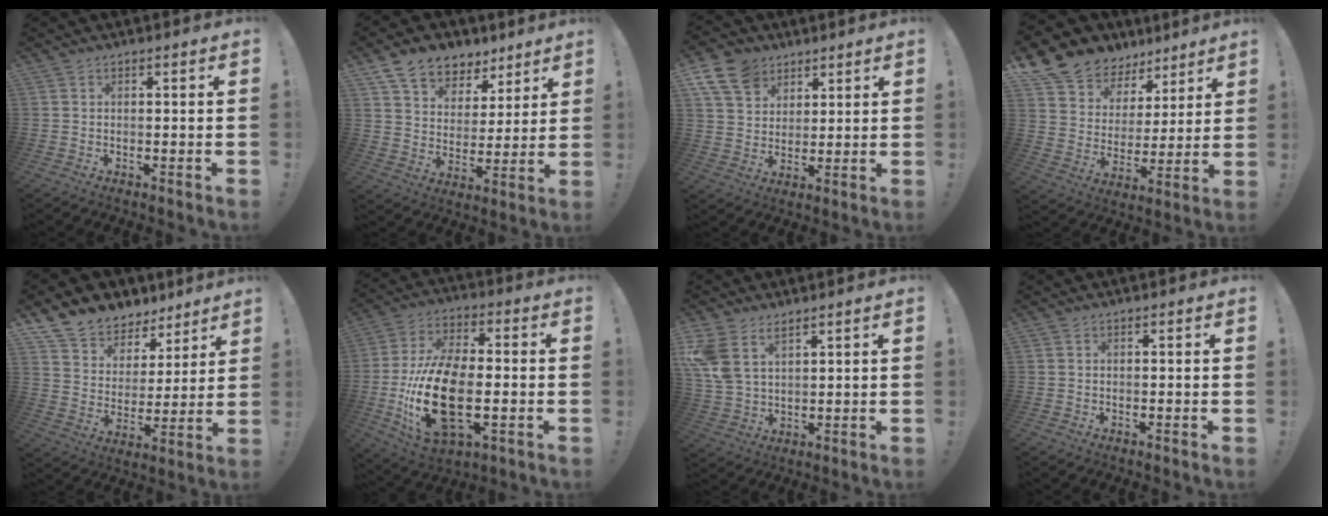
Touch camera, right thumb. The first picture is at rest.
{"total": 11.1, "force": [7.9, 7.1, 3.1], "torque": [-0.062, -0.053, 0.153]}
{"total": 12.0, "force": [7.1, 8.4, 4.7], "torque": [-0.085, -0.035, 0.142]}
{"total": 12.0, "force": [8.6, 8.0, 2.5], "torque": [-0.052, -0.072, 0.170]}
{"total": 10.3, "force": [8.2, 6.2, 1.6], "torque": [-0.045, -0.066, 0.157]}
{"total": 21.7, "force": [-3.9, 11.6, 18.0], "torque": [-0.353, 0.013, -0.058]}
{"total": 9.6, "force": [5.6, 6.0, 5.1], "torque": [-0.113, -0.021, 0.112]}
{"total": 0.0}